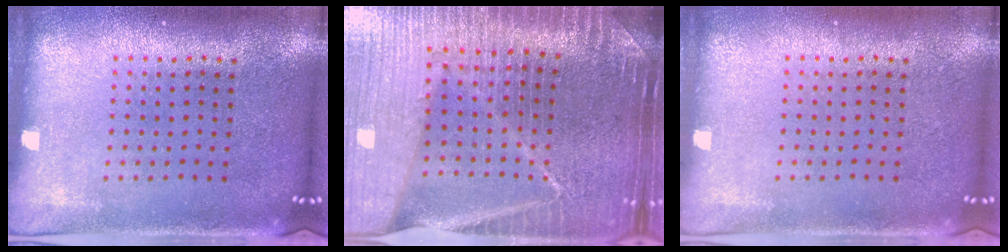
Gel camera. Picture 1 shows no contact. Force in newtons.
{"total": 5.5, "press": 5.0, "slide": 2.3}
{"total": 0.0}